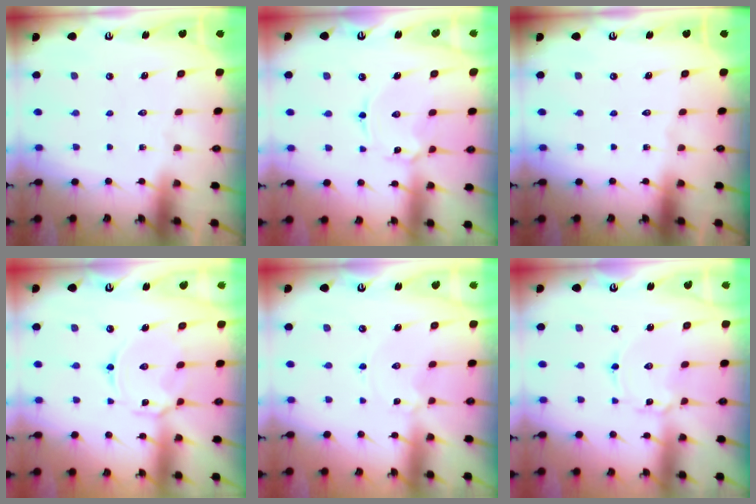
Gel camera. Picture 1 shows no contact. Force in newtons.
{"total": 2.6, "press": 2.5, "slide": 0.3}
{"total": 0.0}
{"total": 5.7, "press": 5.6, "slide": 0.5}
{"total": 1.0, "press": 1.0, "slide": 0.2}
{"total": 1.2, "press": 1.2, "slide": 0.1}